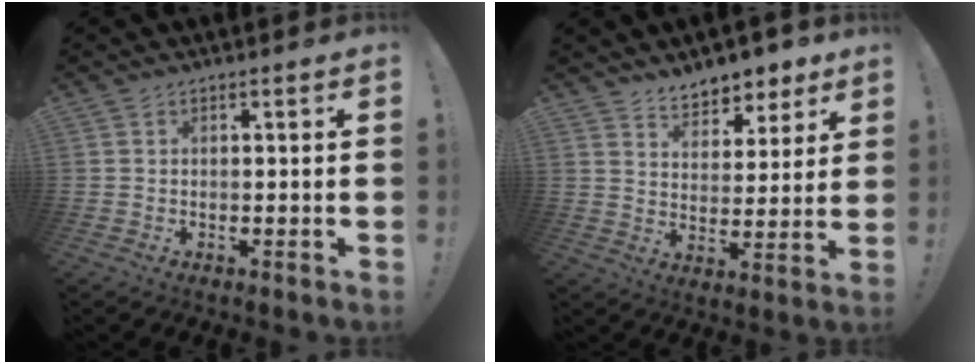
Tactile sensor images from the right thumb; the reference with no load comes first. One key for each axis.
{"total": 8.2, "fx": 6.9, "fy": 4.1, "fz": 1.8, "tx": -0.028, "ty": -0.052, "tz": 0.130}